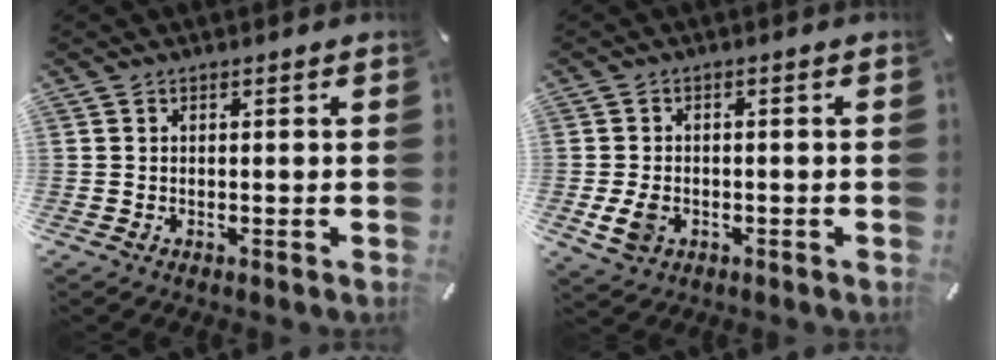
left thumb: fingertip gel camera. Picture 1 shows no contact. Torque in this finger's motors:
{"motor_torque": [-0.02, 0.02, 0.02, 0.00, 0.01]}